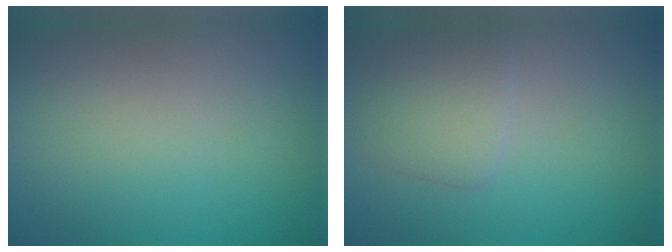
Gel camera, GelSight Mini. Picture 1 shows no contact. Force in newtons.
{"total": 2.6, "press": 2.6, "slide": 0.1}